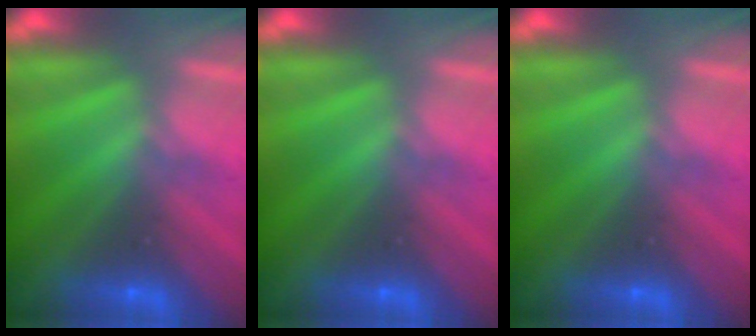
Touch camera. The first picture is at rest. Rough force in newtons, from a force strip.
{"total": 0.0}
{"total": 0.0}